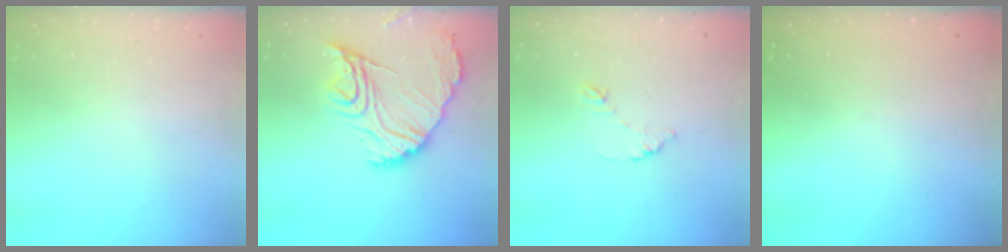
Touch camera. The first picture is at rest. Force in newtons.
{"total": 15.3, "press": 15.2, "slide": 1.4}
{"total": 7.5, "press": 7.5, "slide": 0.2}
{"total": 3.2, "press": 3.2, "slide": 0.1}